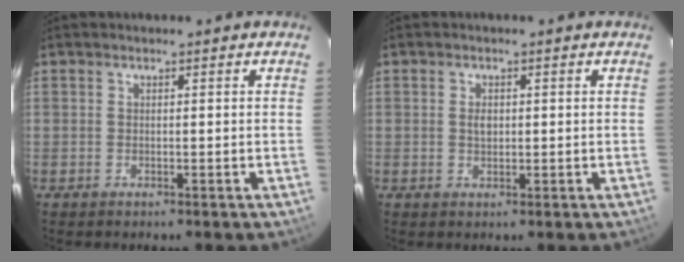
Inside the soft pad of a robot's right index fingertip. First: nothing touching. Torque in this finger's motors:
{"motor_torque": [0.01, 0.06, 0.08, 0.03]}